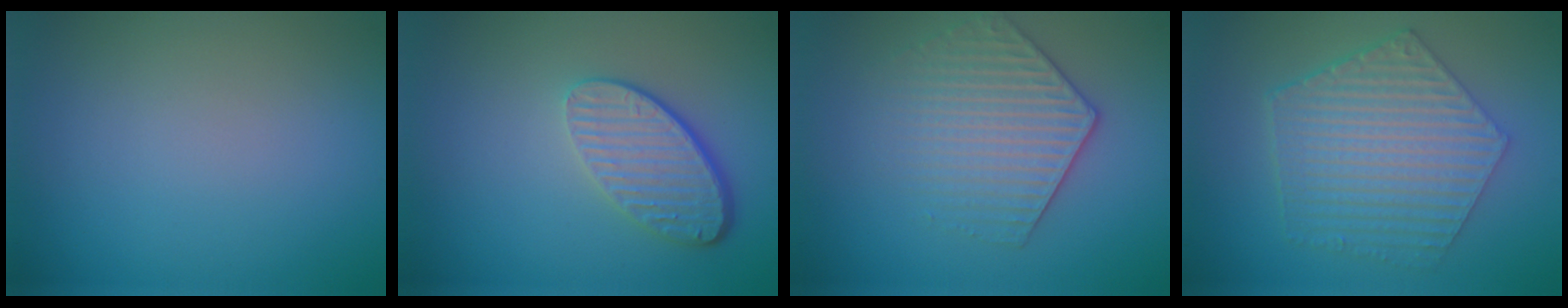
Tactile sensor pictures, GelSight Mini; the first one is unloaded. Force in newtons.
{"total": 4.6, "press": 3.4, "slide": 3.1}
{"total": 3.7, "press": 3.5, "slide": 1.3}
{"total": 6.3, "press": 4.8, "slide": 4.2}